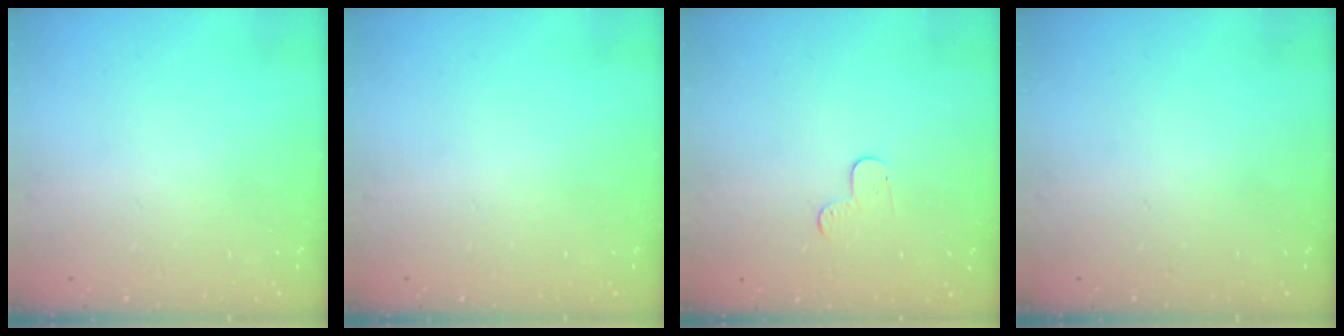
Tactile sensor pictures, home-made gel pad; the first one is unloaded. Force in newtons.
{"total": 0.0}
{"total": 5.1, "press": 5.1, "slide": 0.5}
{"total": 0.0}